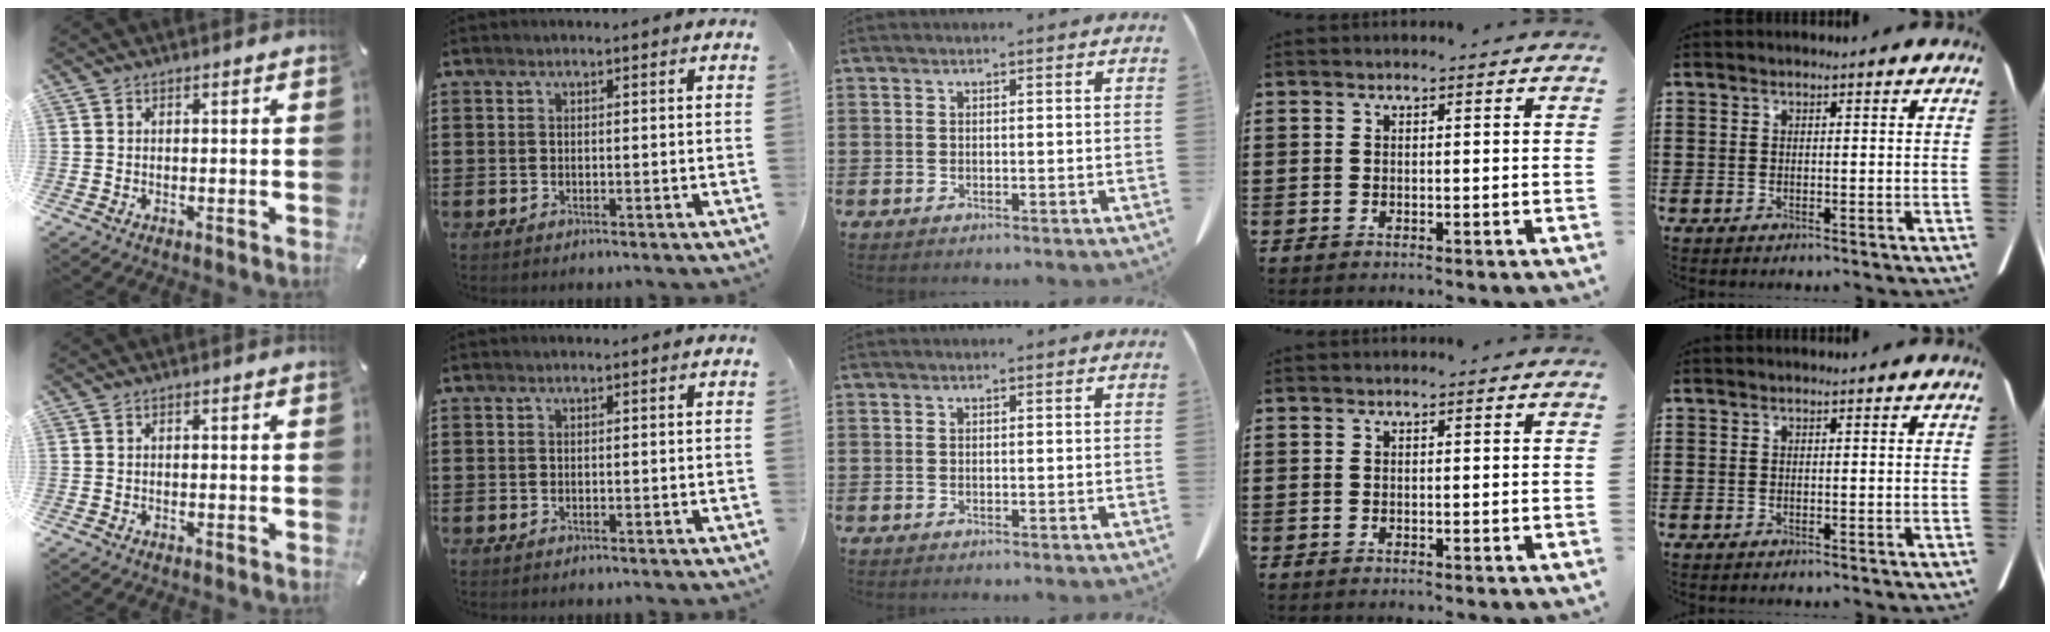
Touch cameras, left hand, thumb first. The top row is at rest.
{}